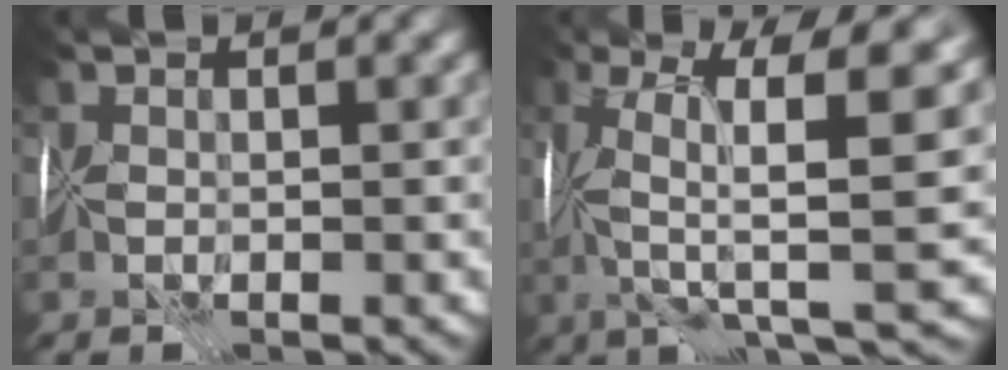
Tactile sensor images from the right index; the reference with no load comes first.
{"total": 10.8, "force": [2.1, 2.3, 10.4], "torque": [-0.182, 0.008, 0.037]}